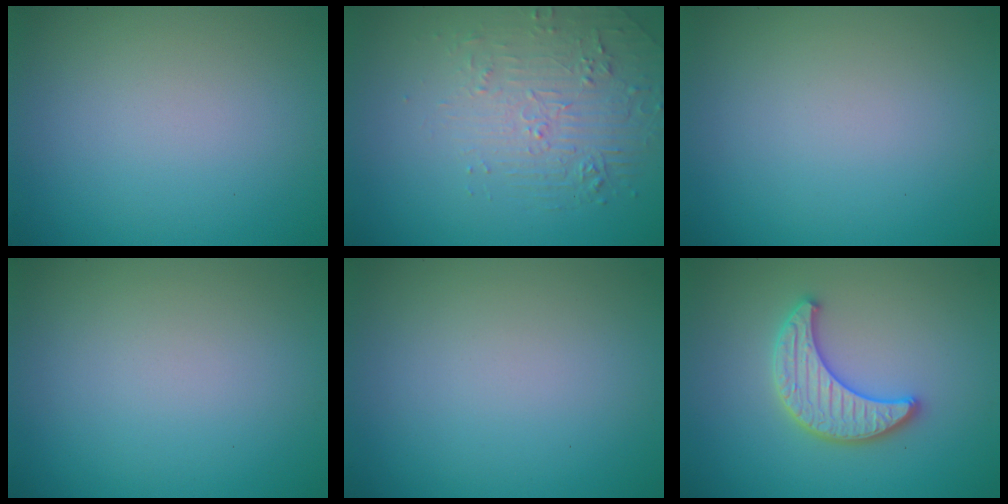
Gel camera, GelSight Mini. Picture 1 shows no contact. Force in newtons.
{"total": 2.1, "press": 1.5, "slide": 1.5}
{"total": 0.0}
{"total": 0.0}
{"total": 0.0}
{"total": 3.6, "press": 3.5, "slide": 0.7}